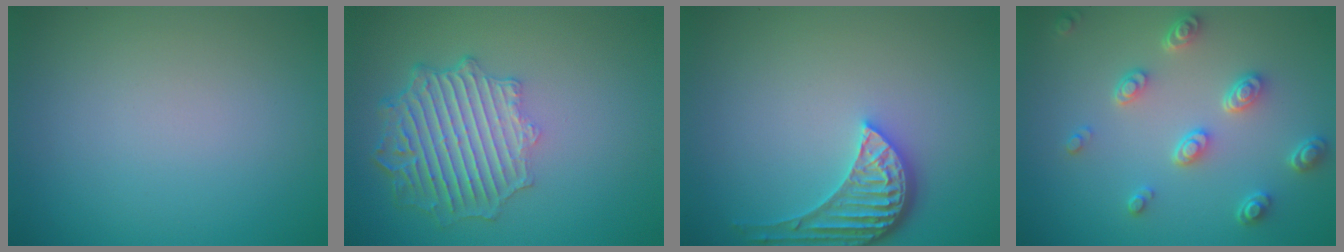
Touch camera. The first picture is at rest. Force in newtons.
{"total": 6.4, "press": 4.9, "slide": 4.1}
{"total": 4.0, "press": 3.4, "slide": 2.1}
{"total": 4.0, "press": 3.1, "slide": 2.6}